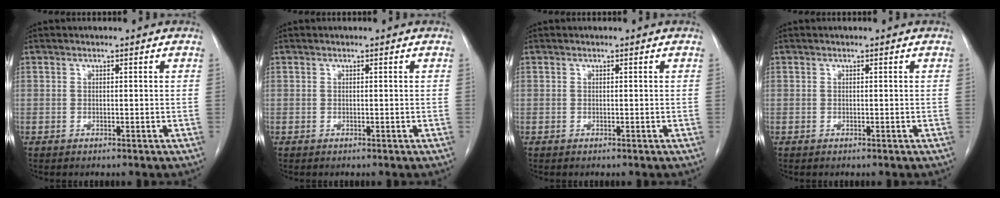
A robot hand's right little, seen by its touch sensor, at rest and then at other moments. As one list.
[{"total": 0.0}, {"total": 0.0}, {"total": 0.0}]